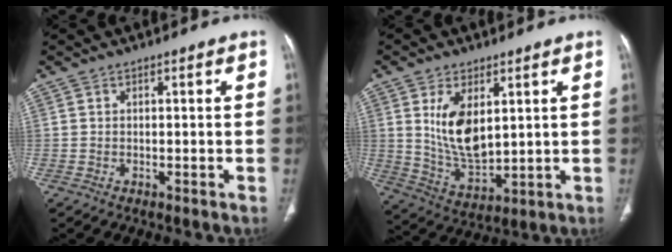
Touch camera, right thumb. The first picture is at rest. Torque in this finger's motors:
{"motor_torque": [0.77, 0.71, 1.31, -0.91, 0.13]}